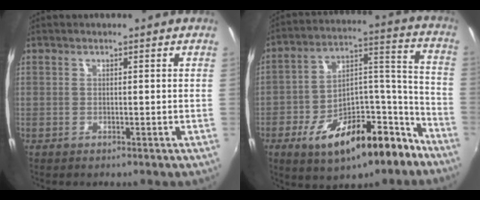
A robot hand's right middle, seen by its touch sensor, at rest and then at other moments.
{"total": 20.6, "force": [-12.8, 9.3, 13.1], "torque": [-0.213, 0.036, -0.186]}